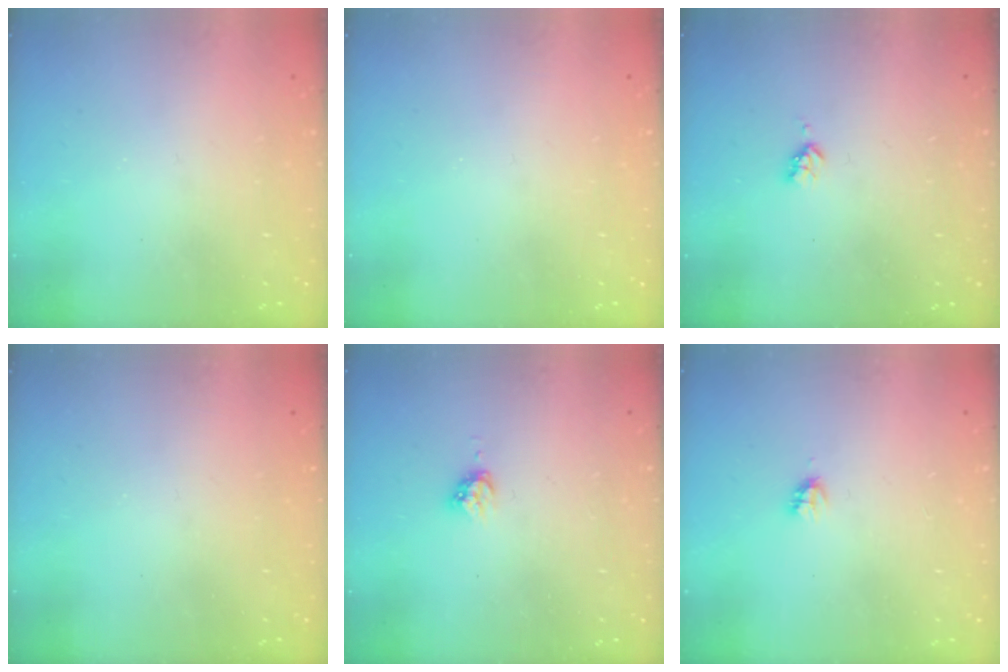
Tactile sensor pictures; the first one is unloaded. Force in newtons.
{"total": 0.0}
{"total": 2.9, "press": 2.9, "slide": 0.5}
{"total": 0.0}
{"total": 4.3, "press": 4.3, "slide": 0.3}
{"total": 2.7, "press": 2.7, "slide": 0.2}